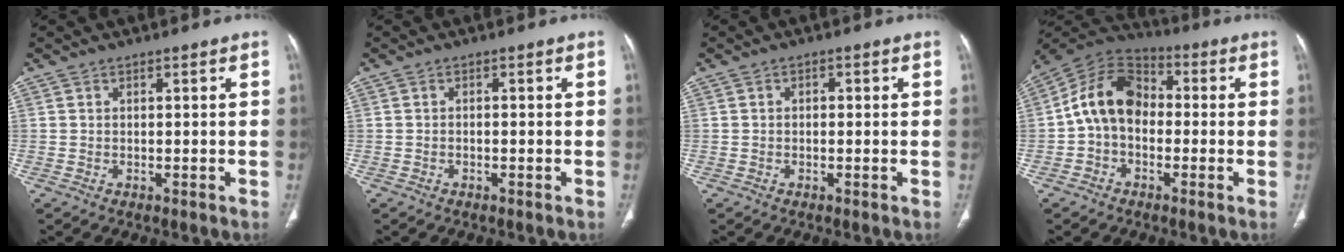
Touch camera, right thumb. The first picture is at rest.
{"total": 0.6, "force": [-0.2, 0.3, 0.5], "torque": [-0.011, 0.004, -0.005]}
{"total": 1.2, "force": [0.0, 0.9, 0.8], "torque": [-0.010, 0.006, -0.002]}
{"total": 12.1, "force": [-0.8, 8.9, 8.2], "torque": [-0.130, 0.037, -0.033]}